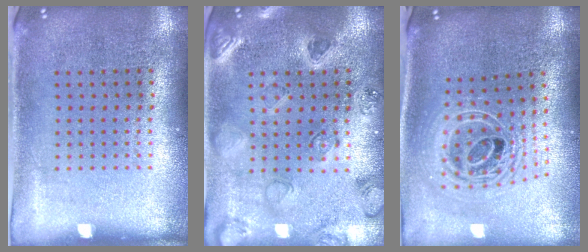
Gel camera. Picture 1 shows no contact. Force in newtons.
{"total": 0.8, "press": 0.7, "slide": 0.3}
{"total": 2.4, "press": 1.8, "slide": 1.6}